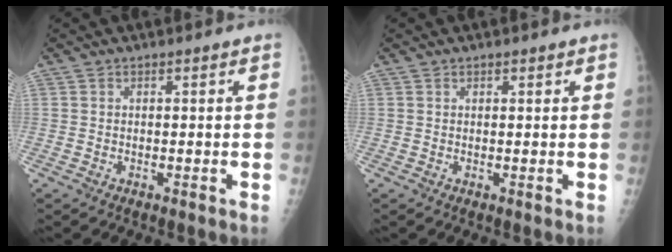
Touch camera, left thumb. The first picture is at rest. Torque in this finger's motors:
{"motor_torque": [0.29, 0.42, -0.10, -0.06, -0.03]}